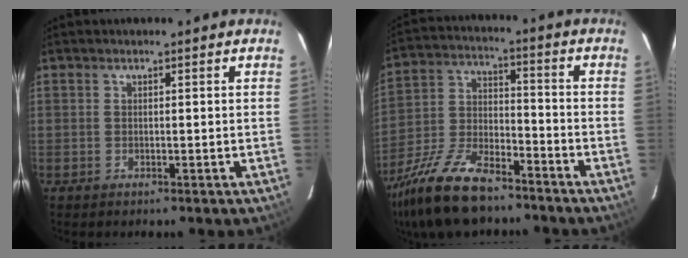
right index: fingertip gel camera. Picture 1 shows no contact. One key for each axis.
{"total": 18.5, "fx": -13.7, "fy": 7.0, "fz": 10.3, "tx": -0.226, "ty": -0.017, "tz": -0.247}